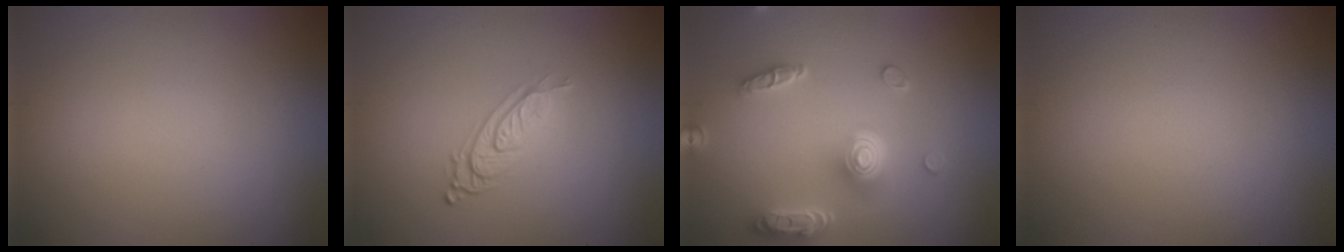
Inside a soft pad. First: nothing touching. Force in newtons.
{"total": 2.9, "press": 1.9, "slide": 2.2}
{"total": 5.2, "press": 4.0, "slide": 3.3}
{"total": 0.0}